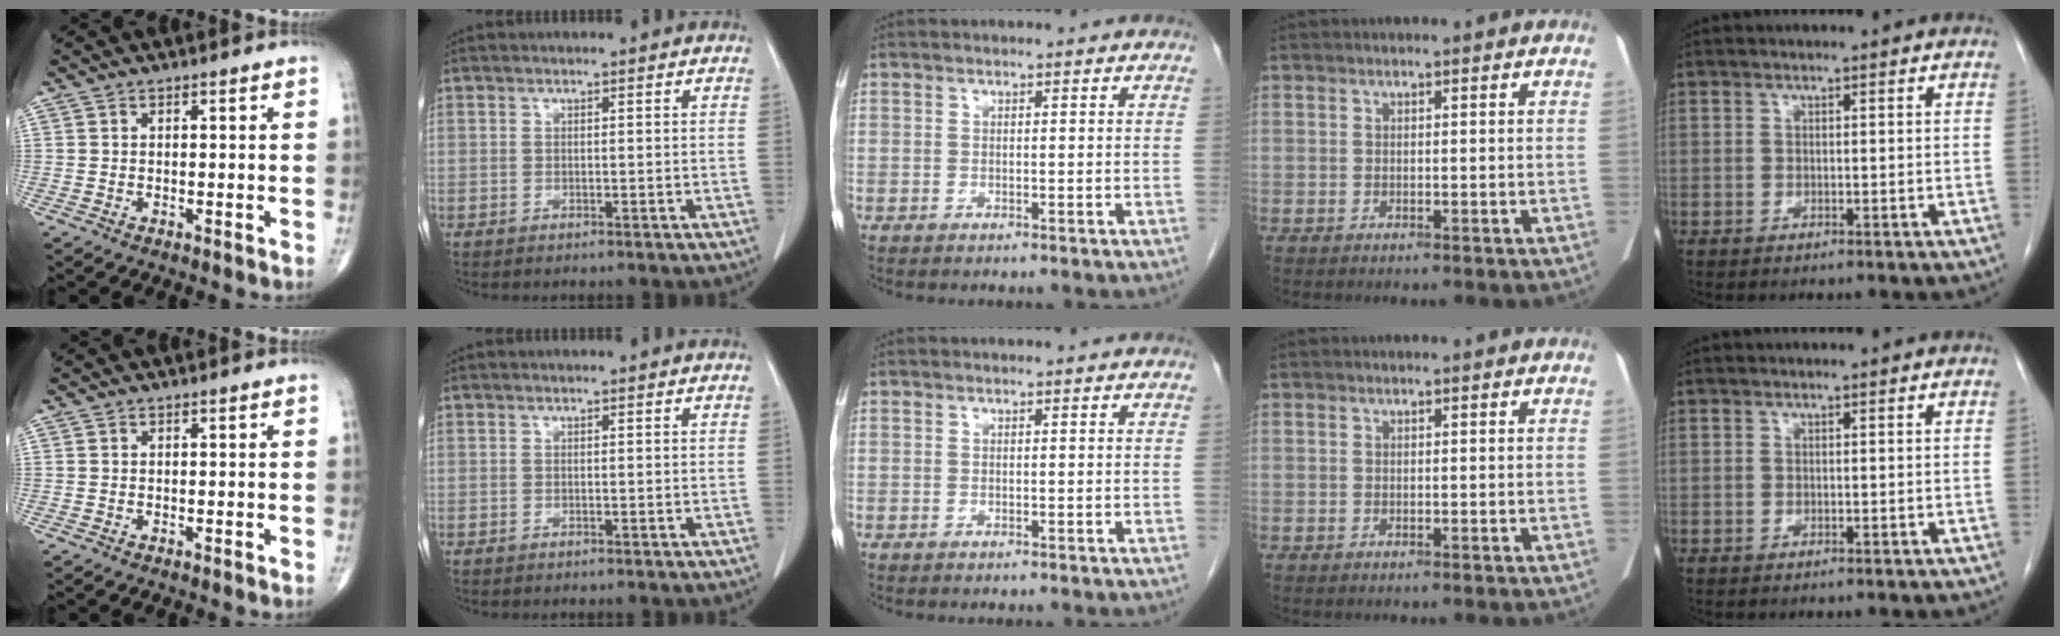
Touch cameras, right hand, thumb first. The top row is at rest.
{}